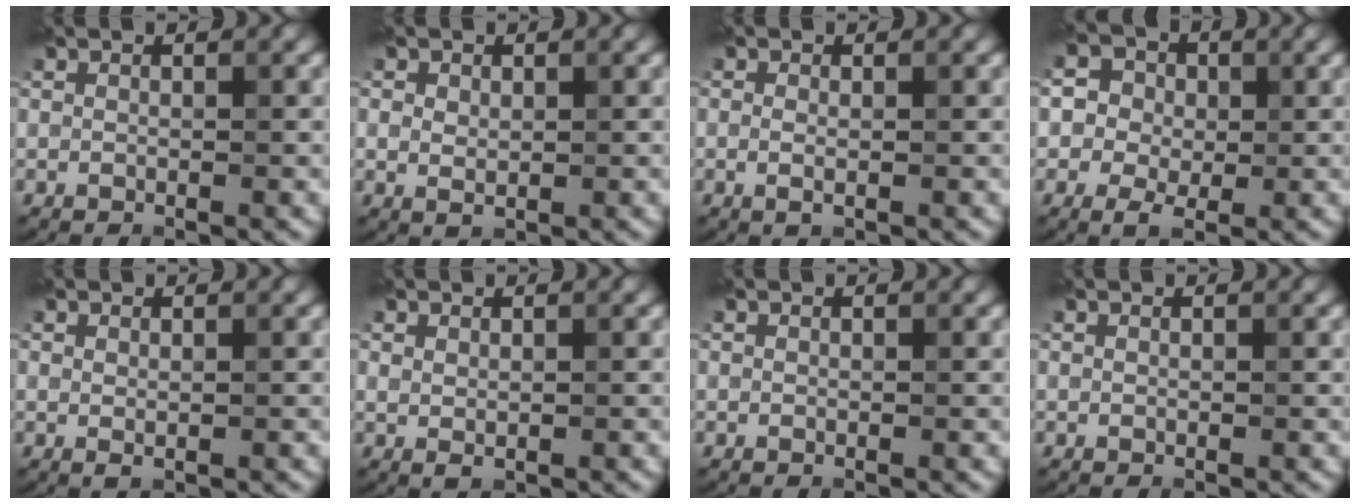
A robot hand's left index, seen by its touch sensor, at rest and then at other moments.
{"total": 1.3, "force": [0.4, 1.0, 0.8], "torque": [-0.012, -0.002, 0.009]}
{"total": 1.1, "force": [-0.1, 0.5, 0.9], "torque": [-0.020, -0.003, -0.003]}
{"total": 4.7, "force": [-0.2, 4.0, 2.5], "torque": [-0.027, 0.008, -0.021]}
{"total": 0.6, "force": [0.1, 0.3, 0.5], "torque": [-0.008, -0.002, 0.003]}
{"total": 0.9, "force": [0.2, 0.5, 0.7], "torque": [-0.012, -0.002, 0.010]}
{"total": 0.0}
{"total": 0.0}